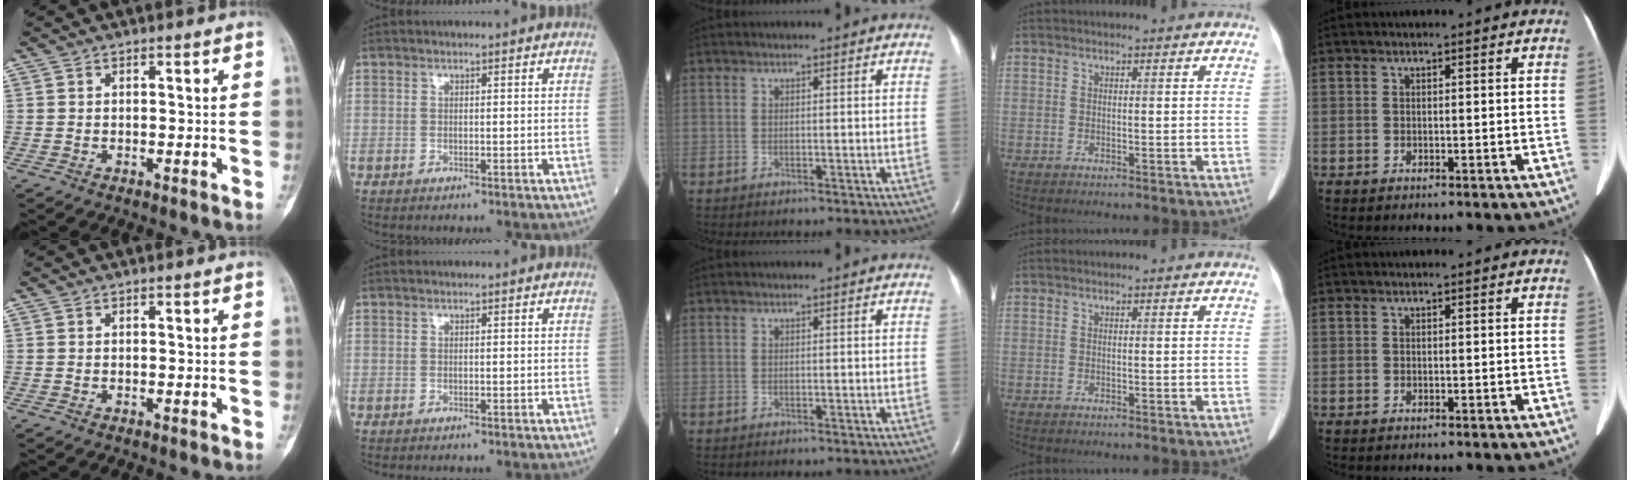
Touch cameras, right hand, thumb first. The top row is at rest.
{}